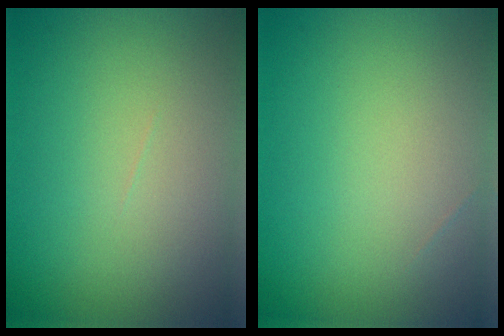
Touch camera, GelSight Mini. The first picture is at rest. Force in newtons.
{"total": 0.0}